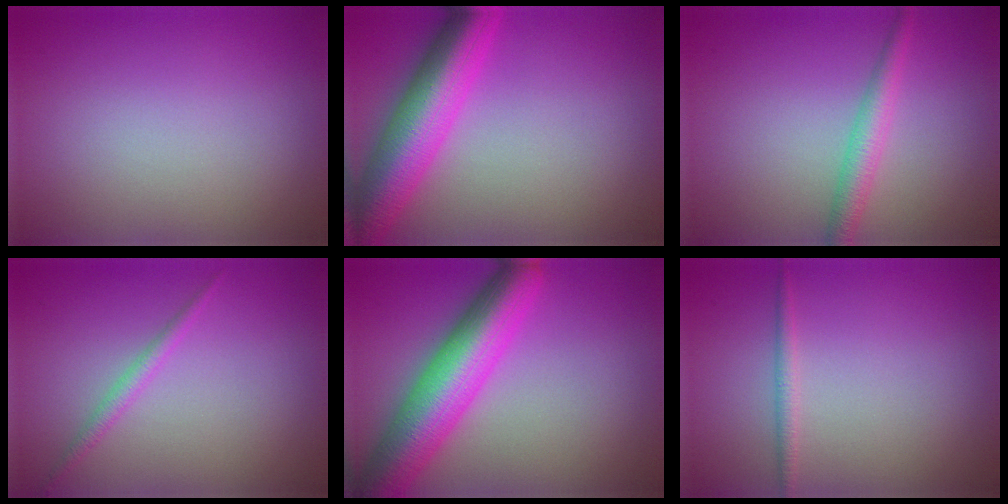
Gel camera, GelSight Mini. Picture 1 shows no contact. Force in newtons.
{"total": 8.3, "press": 8.3, "slide": 0.1}
{"total": 2.6, "press": 2.6, "slide": 0.1}
{"total": 1.3, "press": 1.3, "slide": 0.1}
{"total": 9.0, "press": 9.0, "slide": 0.3}
{"total": 1.1, "press": 1.1, "slide": 0.1}